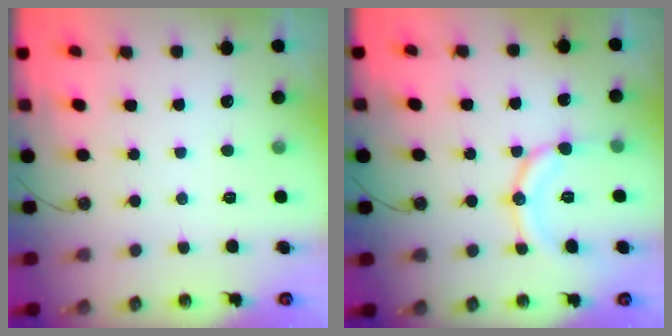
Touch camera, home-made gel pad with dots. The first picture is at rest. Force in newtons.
{"total": 11.4, "press": 11.3, "slide": 1.0}